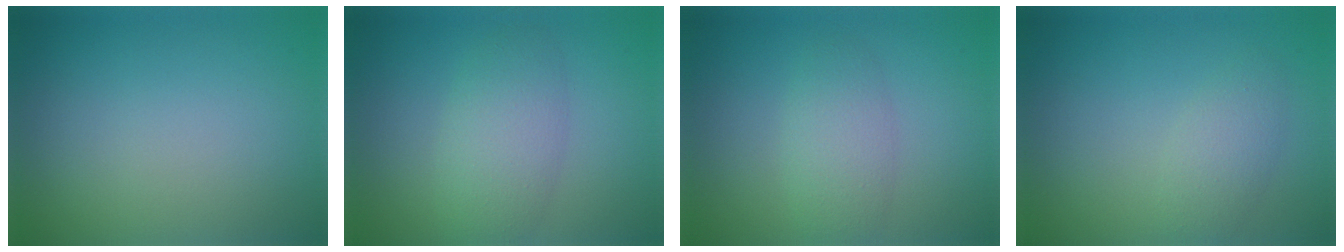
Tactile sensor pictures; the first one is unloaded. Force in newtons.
{"total": 4.0, "press": 3.9, "slide": 0.2}
{"total": 2.8, "press": 2.8, "slide": 0.2}
{"total": 2.2, "press": 2.2, "slide": 0.1}